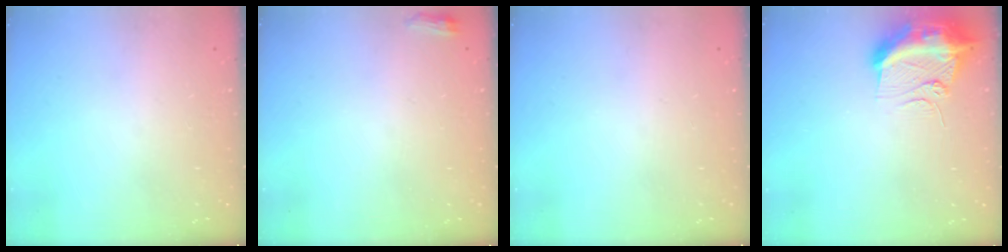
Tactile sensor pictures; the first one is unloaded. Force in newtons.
{"total": 3.6, "press": 3.5, "slide": 0.8}
{"total": 0.0}
{"total": 13.2, "press": 13.1, "slide": 1.4}